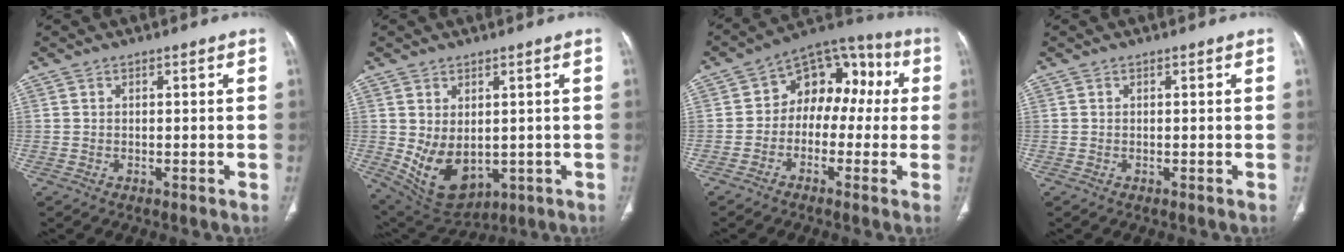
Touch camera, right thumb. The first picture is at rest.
{"total": 10.7, "force": [-0.8, 7.0, 8.0], "torque": [-0.126, -0.008, 0.022]}
{"total": 12.8, "force": [0.1, 9.2, 9.0], "torque": [-0.073, 0.053, -0.017]}
{"total": 0.0}